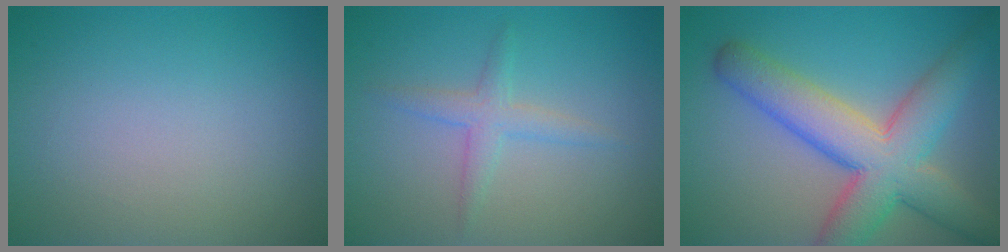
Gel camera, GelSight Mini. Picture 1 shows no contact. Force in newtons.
{"total": 2.2, "press": 2.2, "slide": 0.1}
{"total": 9.2, "press": 9.2, "slide": 0.6}